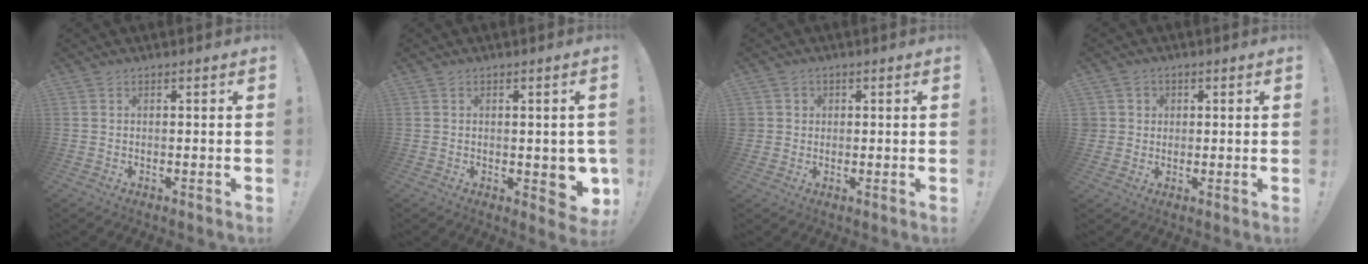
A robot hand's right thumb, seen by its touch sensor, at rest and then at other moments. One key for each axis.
{"total": 6.2, "fx": -0.8, "fy": 3.7, "fz": 4.9, "tx": -0.042, "ty": 0.000, "tz": -0.003}
{"total": 2.7, "fx": 0.8, "fy": 2.5, "fz": 0.2, "tx": 0.002, "ty": -0.005, "tz": 0.013}
{"total": 3.8, "fx": 0.9, "fy": 3.6, "fz": 0.5, "tx": -0.008, "ty": -0.002, "tz": 0.017}